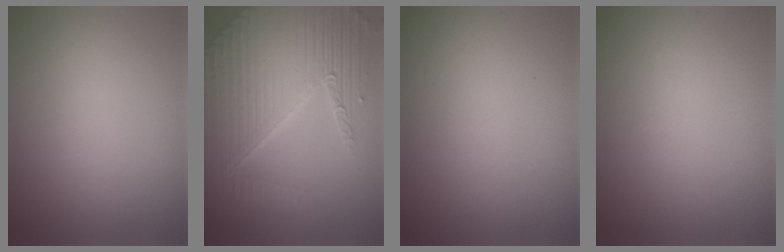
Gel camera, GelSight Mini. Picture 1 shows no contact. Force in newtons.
{"total": 7.8, "press": 5.6, "slide": 5.4}
{"total": 0.0}
{"total": 0.0}